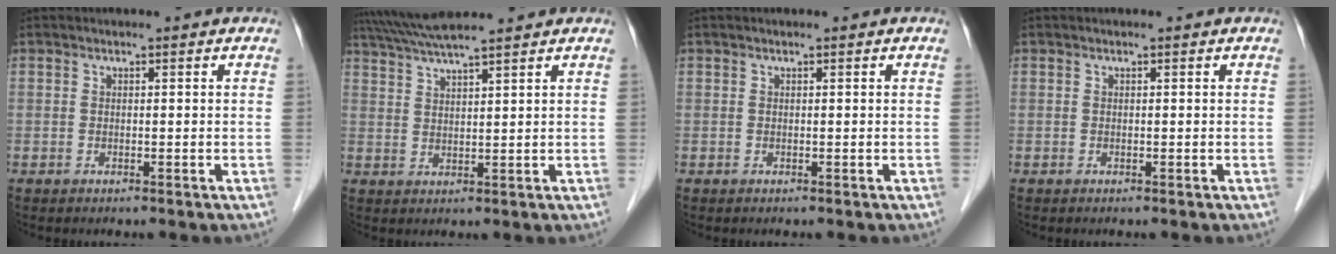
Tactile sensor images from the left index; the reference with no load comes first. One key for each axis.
{"total": 7.8, "fx": 6.9, "fy": -0.5, "fz": 3.7, "tx": -0.069, "ty": 0.031, "tz": 0.119}
{"total": 0.0}
{"total": 0.0}